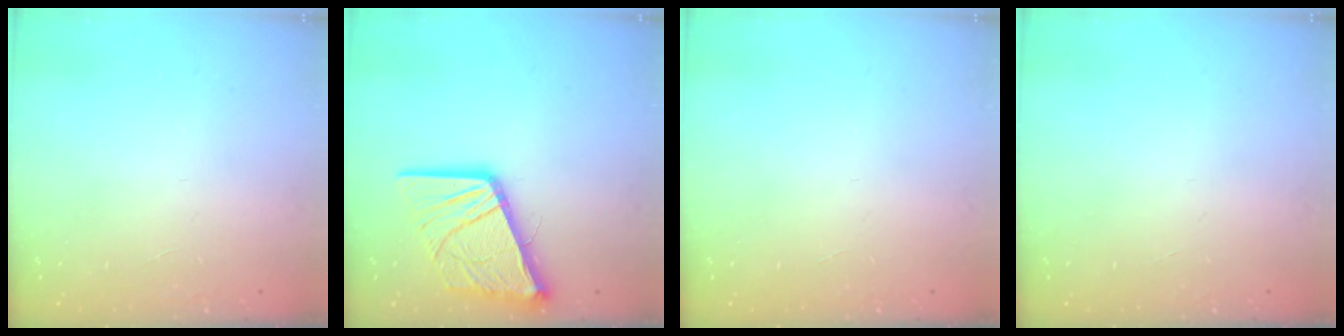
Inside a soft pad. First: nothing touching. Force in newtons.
{"total": 17.2, "press": 17.0, "slide": 2.0}
{"total": 0.0}
{"total": 0.0}